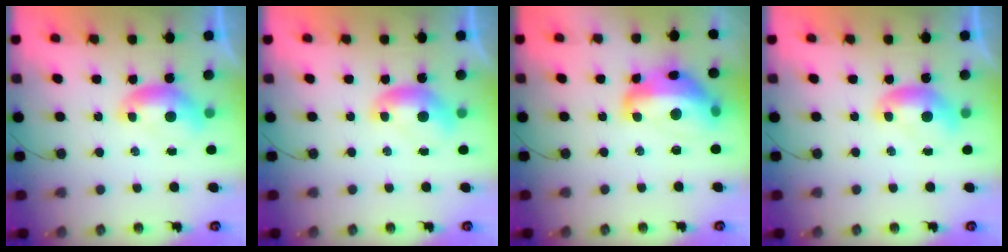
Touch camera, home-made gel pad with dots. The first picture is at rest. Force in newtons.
{"total": 0.0}
{"total": 11.2, "press": 11.0, "slide": 1.8}
{"total": 0.0}